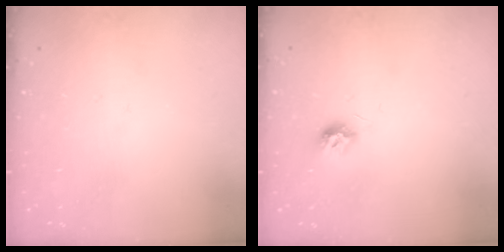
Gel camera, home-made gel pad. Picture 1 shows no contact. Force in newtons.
{"total": 7.4, "press": 7.4, "slide": 0.2}